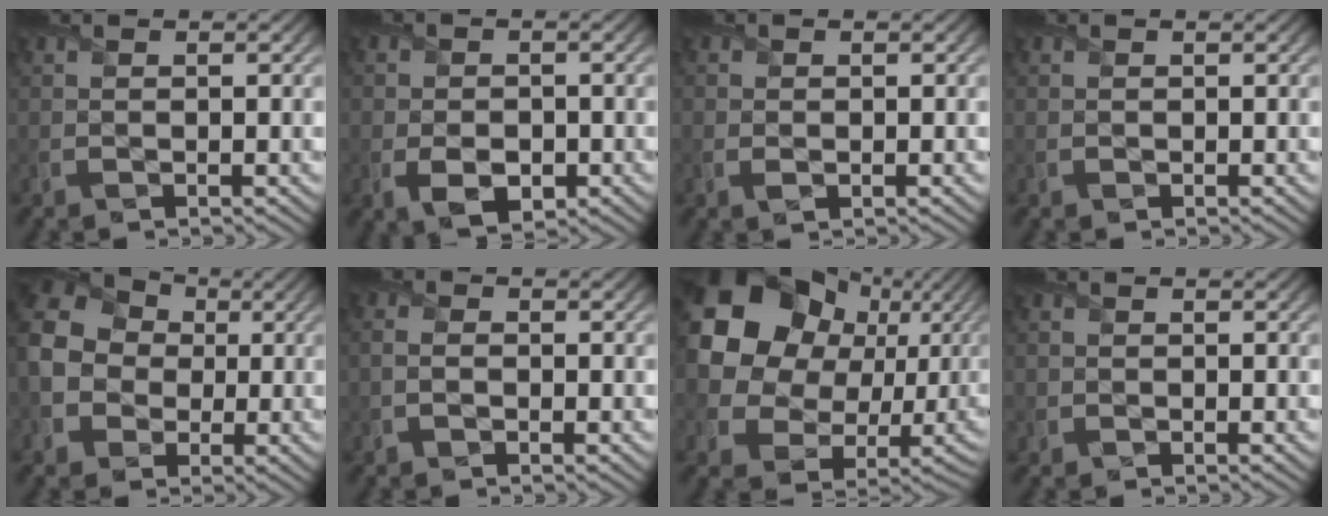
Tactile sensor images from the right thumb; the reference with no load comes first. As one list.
[{"total": 4.4, "force": [-1.3, 3.0, 2.9], "torque": [-0.060, -0.017, -0.021]}, {"total": 0.9, "force": [0.0, 0.6, 0.6], "torque": [-0.015, 0.000, 0.000]}, {"total": 0.7, "force": [0.2, 0.7, 0.0], "torque": [0.002, -0.004, 0.000]}, {"total": 13.8, "force": [-1.1, 12.2, 6.2], "torque": [-0.192, -0.002, -0.053]}, {"total": 1.8, "force": [-0.6, 1.2, 1.2], "torque": [-0.027, 0.004, -0.016]}, {"total": 21.2, "force": [6.1, 17.6, 10.1], "torque": [-0.231, 0.033, 0.099]}, {"total": 0.6, "force": [-0.3, 0.6, -0.1], "torque": [0.010, 0.002, -0.009]}]